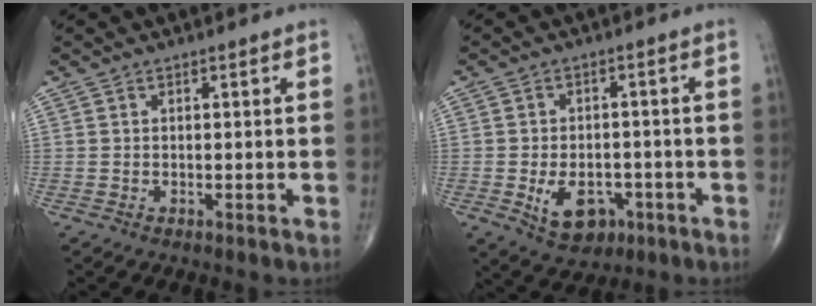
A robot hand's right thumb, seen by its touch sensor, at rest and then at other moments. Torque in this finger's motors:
{"motor_torque": [-0.03, 0.22, 0.32, 0.19, 0.04]}